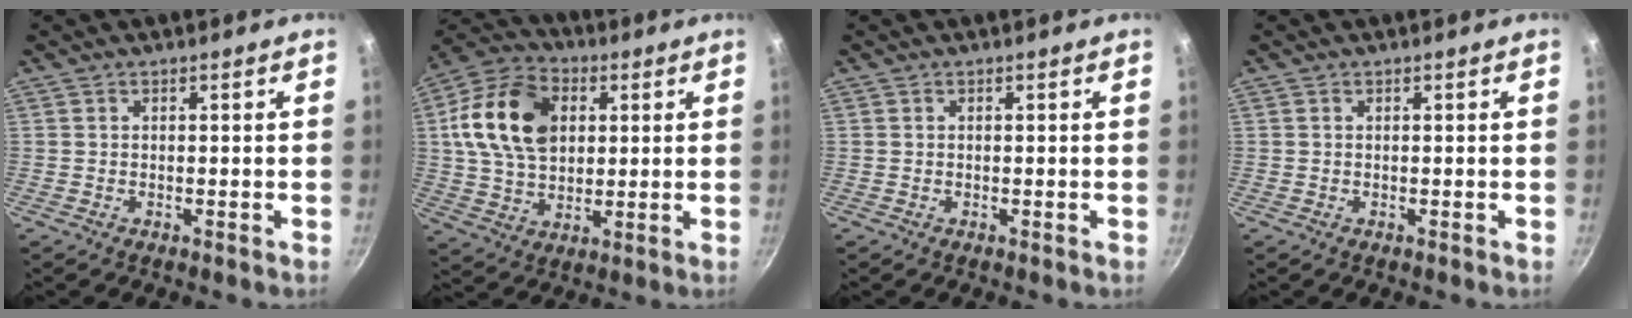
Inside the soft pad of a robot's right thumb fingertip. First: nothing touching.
{"total": 17.4, "force": [3.7, 12.1, 12.0], "torque": [-0.197, 0.006, 0.058]}
{"total": 0.0}
{"total": 0.0}